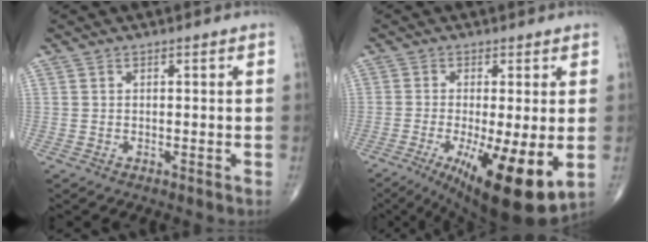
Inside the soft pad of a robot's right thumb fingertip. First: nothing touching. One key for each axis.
{"total": 15.8, "fx": -4.4, "fy": 4.0, "fz": 14.6, "tx": -0.213, "ty": -0.028, "tz": -0.056}